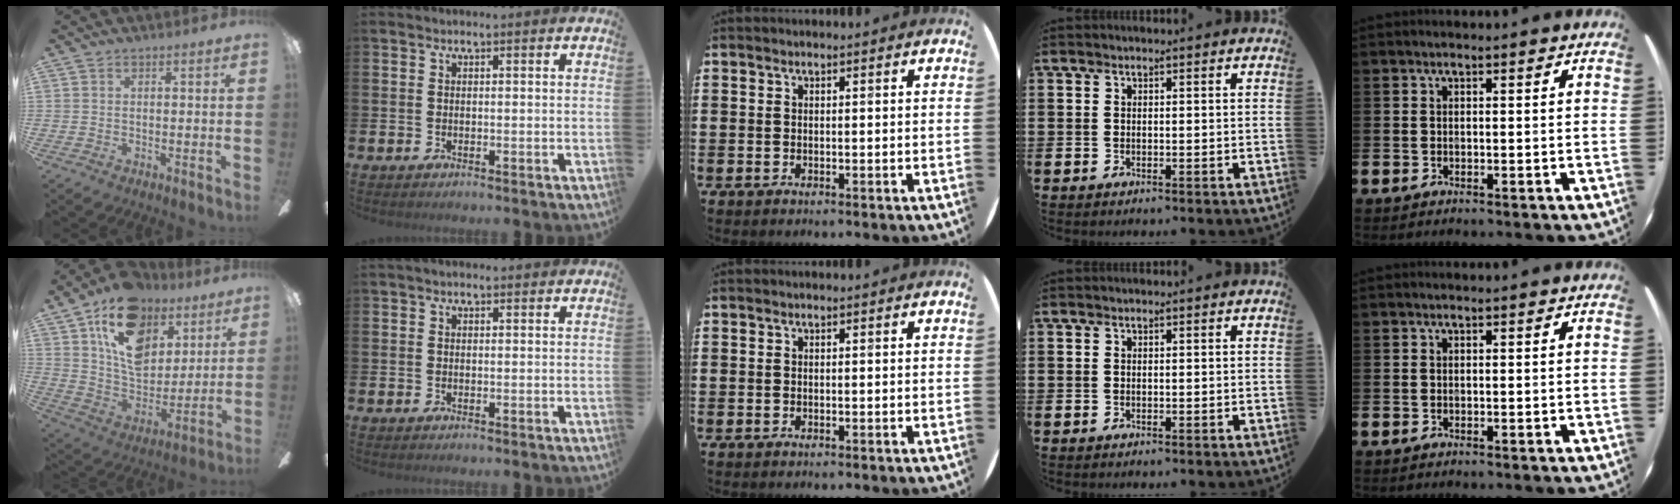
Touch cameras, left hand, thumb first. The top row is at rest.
{"thumb": {"total": 19.6, "force": [10.5, 12.6, 10.6], "torque": [-0.182, -0.042, 0.194]}, "index": {"total": 0.9, "force": [0.7, 0.4, 0.5], "torque": [0.003, 0.000, 0.008]}}